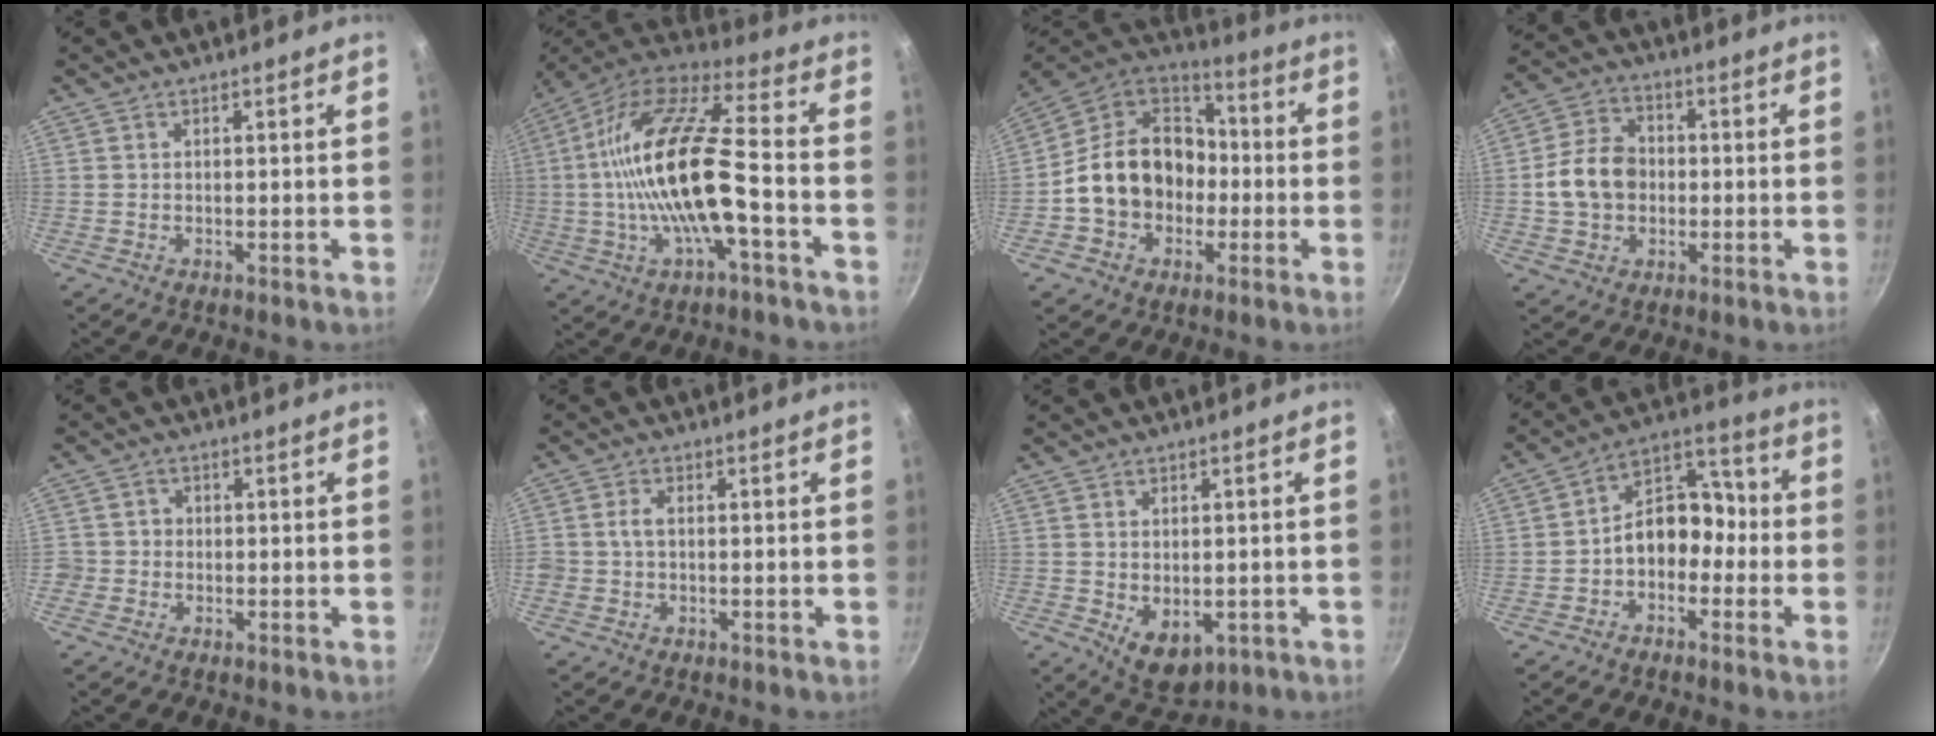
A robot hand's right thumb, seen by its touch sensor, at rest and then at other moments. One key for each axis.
{"total": 21.5, "fx": -3.3, "fy": 7.2, "fz": 20.0, "tx": -0.379, "ty": 0.035, "tz": -0.071}
{"total": 18.7, "fx": -2.3, "fy": 15.1, "fz": 10.9, "tx": -0.165, "ty": 0.057, "tz": -0.045}
{"total": 10.2, "fx": -0.6, "fy": 8.2, "fz": 6.1, "tx": -0.087, "ty": 0.023, "tz": -0.019}
{"total": 2.5, "fx": -0.7, "fy": 2.3, "fz": 0.5, "tx": 0.007, "ty": 0.007, "tz": -0.016}
{"total": 2.5, "fx": -0.1, "fy": 1.8, "fz": 1.8, "tx": -0.029, "ty": 0.010, "tz": -0.003}
{"total": 7.2, "fx": -1.2, "fy": 4.9, "fz": 5.2, "tx": -0.063, "ty": -0.010, "tz": 0.000}
{"total": 10.8, "fx": -2.3, "fy": 7.9, "fz": 6.9, "tx": -0.057, "ty": 0.061, "tz": -0.053}